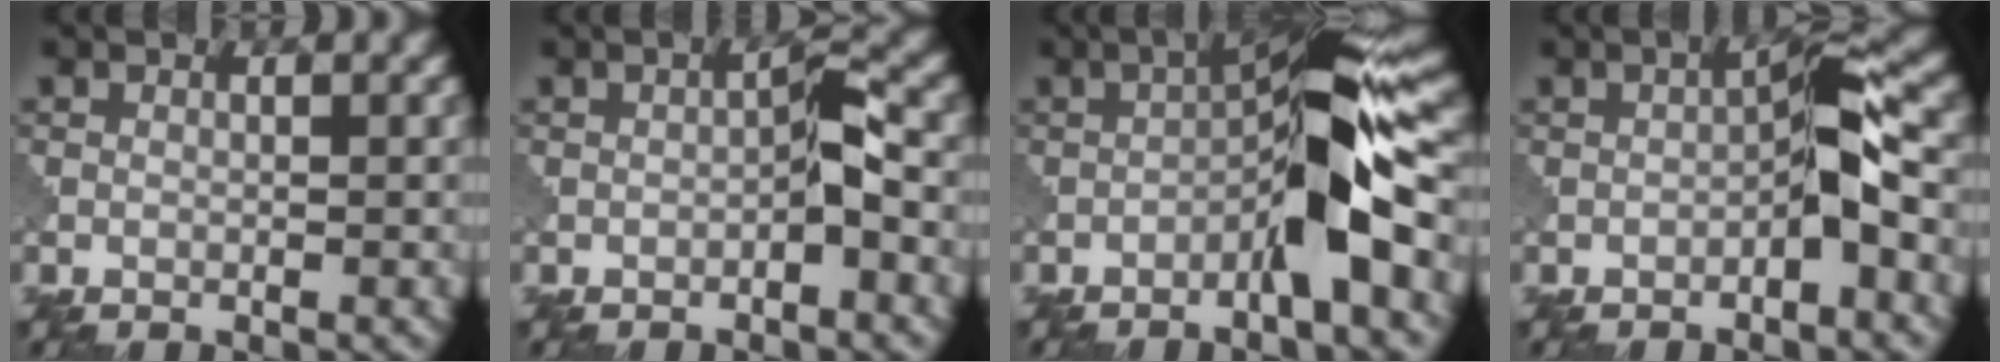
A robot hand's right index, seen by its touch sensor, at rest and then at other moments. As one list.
[{"total": 2.1, "force": [-0.8, 0.4, 1.9], "torque": [-0.033, 0.009, -0.015]}, {"total": 7.2, "force": [-2.2, 1.2, 6.7], "torque": [-0.108, 0.024, -0.046]}, {"total": 3.5, "force": [-1.1, 0.7, 3.2], "torque": [-0.054, 0.015, -0.023]}]